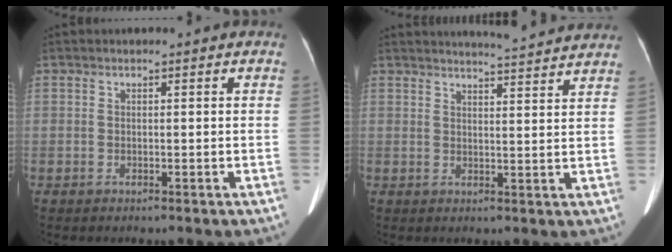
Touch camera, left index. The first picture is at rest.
{"total": 10.1, "force": [9.7, -0.4, 2.9], "torque": [-0.046, 0.005, 0.112]}